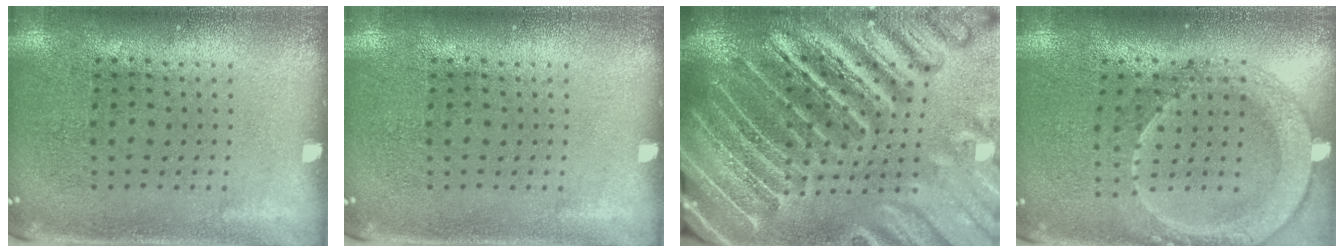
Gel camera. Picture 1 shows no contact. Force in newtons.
{"total": 0.0}
{"total": 5.5, "press": 4.8, "slide": 2.7}
{"total": 2.0, "press": 1.8, "slide": 0.7}